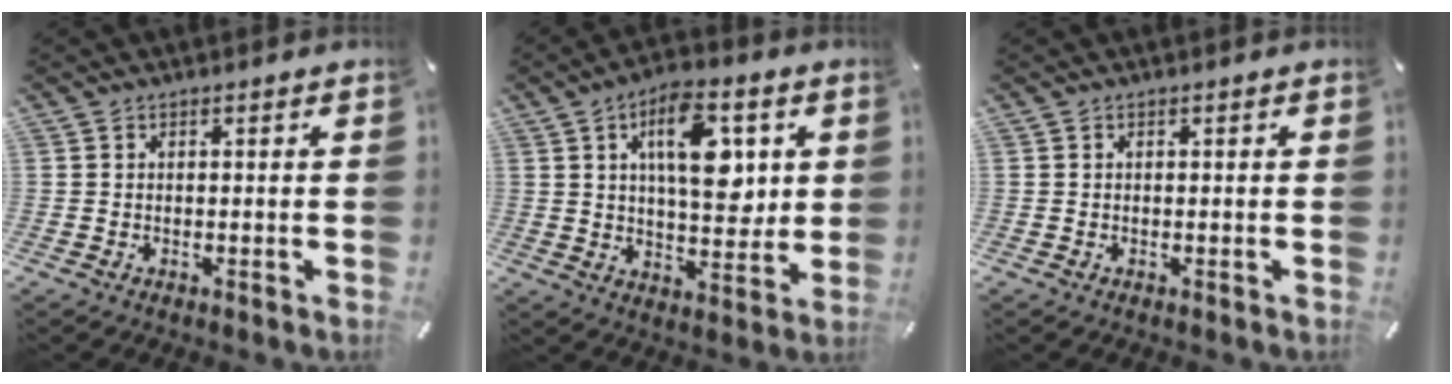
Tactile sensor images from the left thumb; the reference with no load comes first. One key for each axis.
{"total": 15.5, "fx": 5.0, "fy": 7.9, "fz": 12.3, "tx": -0.180, "ty": -0.009, "tz": 0.080}
{"total": 0.0}